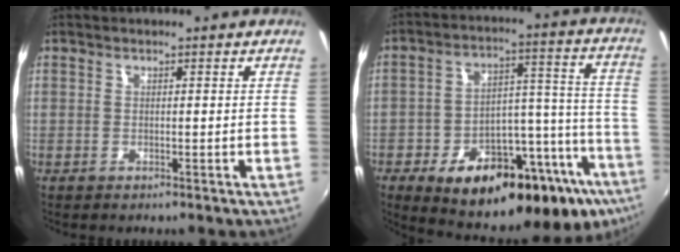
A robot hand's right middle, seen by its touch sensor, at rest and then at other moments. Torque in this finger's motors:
{"motor_torque": [1.48, -0.65, 0.50, 0.21]}